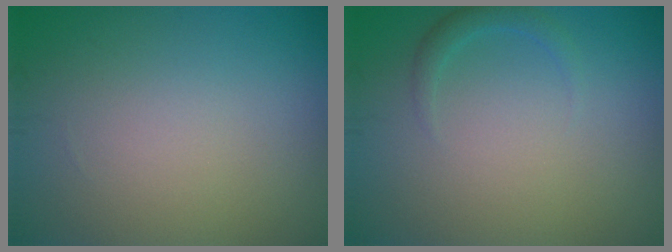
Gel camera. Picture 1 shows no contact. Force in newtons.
{"total": 1.3, "press": 1.3, "slide": 0.1}